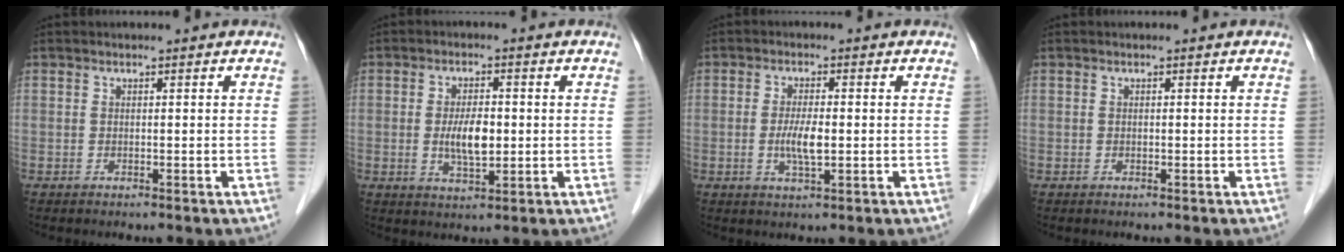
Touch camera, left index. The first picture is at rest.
{"total": 5.3, "force": [-0.5, 2.0, 4.9], "torque": [-0.097, -0.007, -0.006]}
{"total": 4.2, "force": [-0.7, 1.0, 4.0], "torque": [-0.083, -0.008, -0.013]}
{"total": 0.0}